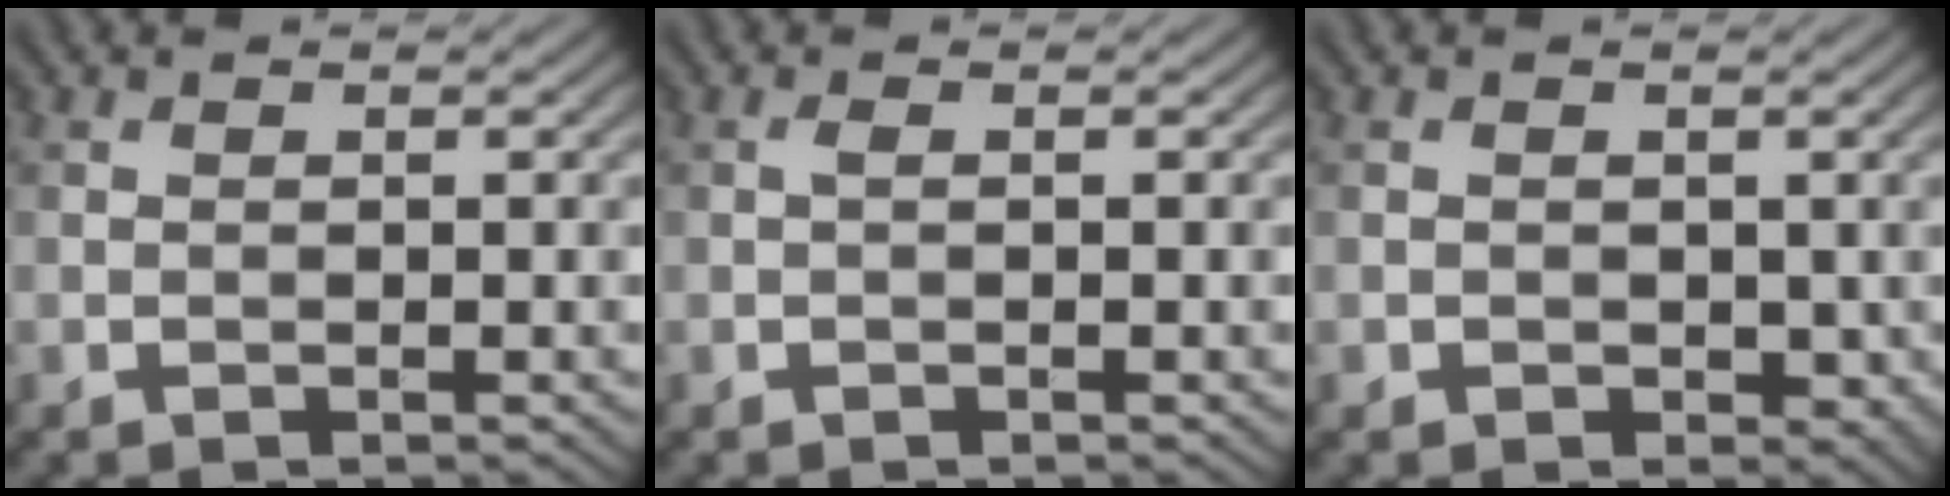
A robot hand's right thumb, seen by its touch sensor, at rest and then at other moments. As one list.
[{"total": 0.6, "force": [0.0, 0.1, 0.6], "torque": [-0.014, 0.002, -0.001]}, {"total": 1.8, "force": [-0.1, 1.6, 0.8], "torque": [-0.019, -0.012, -0.001]}]